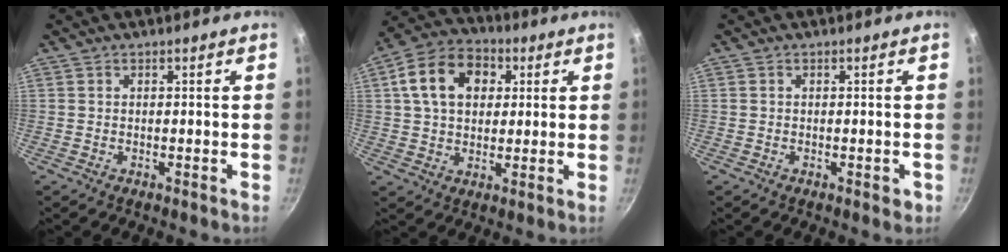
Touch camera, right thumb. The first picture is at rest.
{"total": 13.4, "force": [3.5, 9.7, 8.5], "torque": [-0.125, 0.016, 0.043]}
{"total": 1.6, "force": [-0.5, 1.0, 1.1], "torque": [-0.009, 0.004, -0.007]}